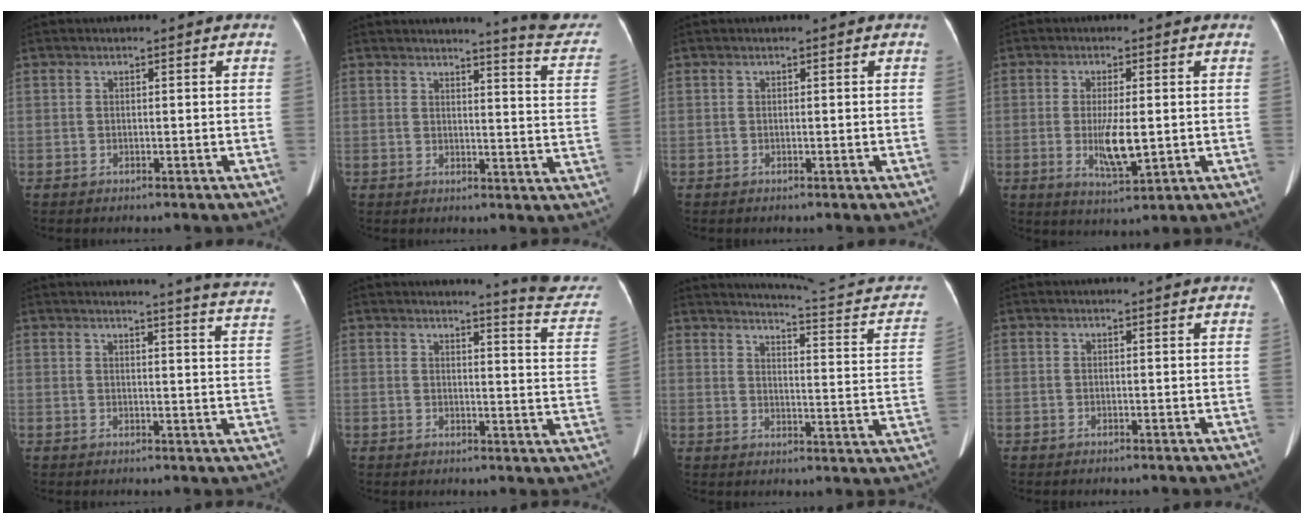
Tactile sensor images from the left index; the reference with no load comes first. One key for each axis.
{"total": 10.6, "fx": 10.3, "fy": -0.4, "fz": 2.4, "tx": -0.017, "ty": -0.070, "tz": 0.097}
{"total": 0.0}
{"total": 5.9, "fx": -0.8, "fy": 1.4, "fz": 5.7, "tx": -0.110, "ty": -0.016, "tz": -0.008}
{"total": 14.5, "fx": 13.9, "fy": -1.2, "fz": 4.0, "tx": -0.048, "ty": -0.093, "tz": 0.134}
{"total": 10.4, "fx": 10.2, "fy": -0.4, "fz": 1.9, "tx": -0.012, "ty": -0.076, "tz": 0.095}
{"total": 17.5, "fx": 16.8, "fy": -0.1, "fz": 4.9, "tx": -0.066, "ty": -0.080, "tz": 0.193}
{"total": 1.7, "fx": 1.7, "fy": 0.0, "fz": 0.4, "tx": -0.009, "ty": 0.011, "tz": 0.021}